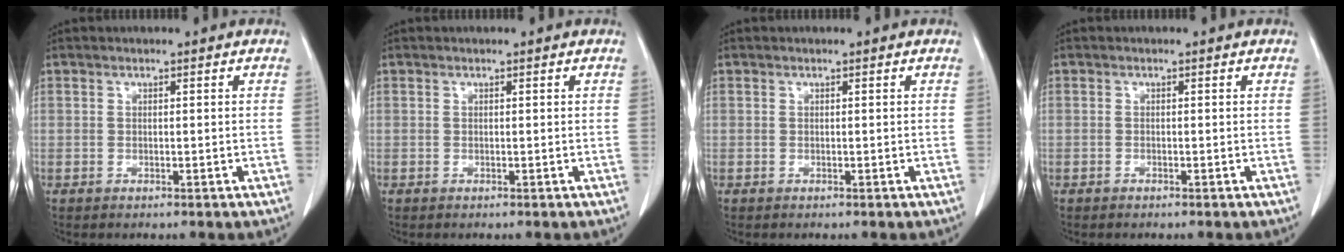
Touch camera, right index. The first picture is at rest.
{"total": 0.0}
{"total": 0.0}
{"total": 0.0}